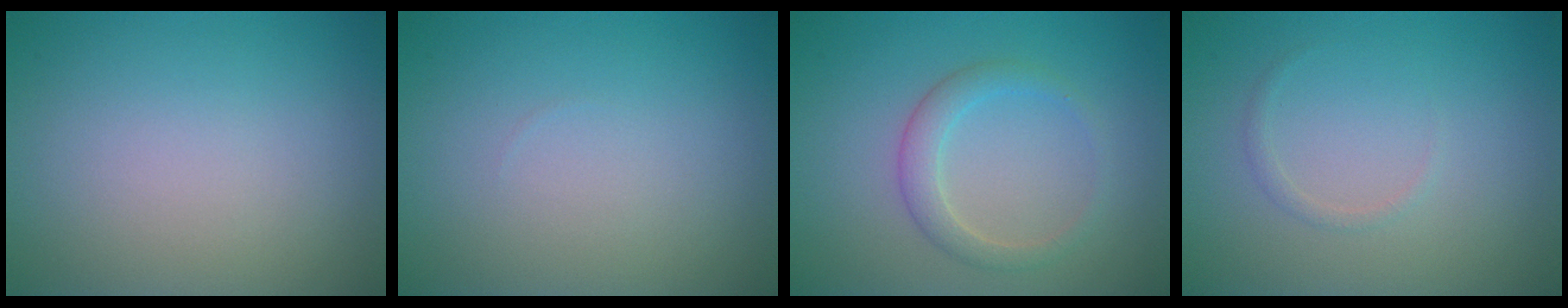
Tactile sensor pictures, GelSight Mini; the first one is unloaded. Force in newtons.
{"total": 0.0}
{"total": 2.2, "press": 2.2, "slide": 0.1}
{"total": 0.7, "press": 0.7, "slide": 0.1}